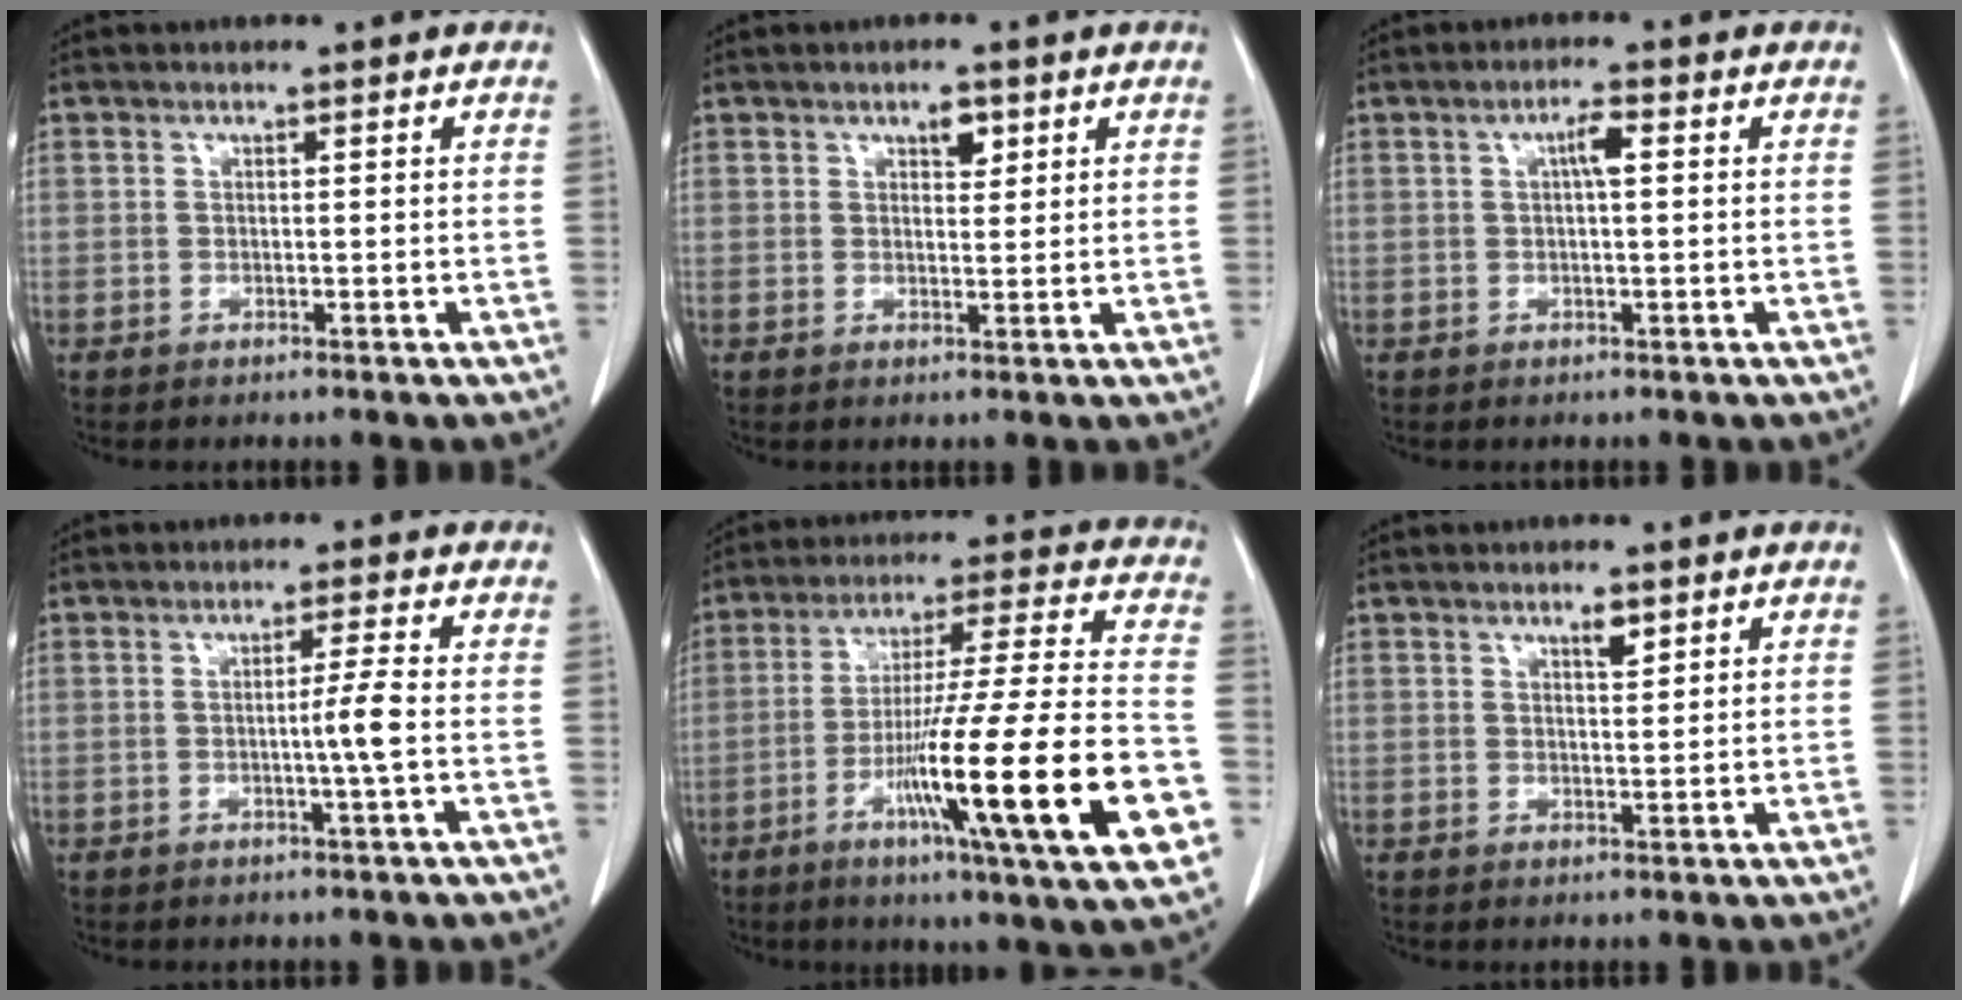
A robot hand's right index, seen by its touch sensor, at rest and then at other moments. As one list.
[{"total": 2.4, "force": [1.3, 1.1, 1.6], "torque": [-0.023, -0.002, 0.020]}, {"total": 2.7, "force": [0.5, 0.4, 2.6], "torque": [-0.048, 0.004, 0.008]}, {"total": 3.4, "force": [-0.6, -1.0, 3.1], "torque": [-0.049, -0.003, -0.010]}, {"total": 25.1, "force": [-8.2, 0.4, 23.8], "torque": [-0.351, -0.024, -0.136]}, {"total": 1.8, "force": [1.2, 0.4, 1.2], "torque": [-0.023, -0.003, 0.020]}]